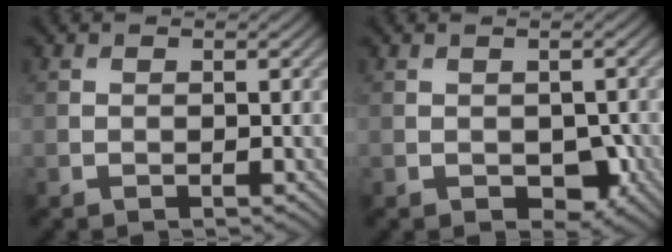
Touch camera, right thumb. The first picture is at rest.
{"total": 3.7, "force": [-1.3, 2.2, 2.6], "torque": [-0.035, -0.010, -0.015]}